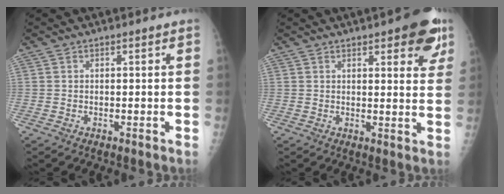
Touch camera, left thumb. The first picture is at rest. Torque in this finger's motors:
{"motor_torque": [1.25, 0.68, 0.85, -0.41, 0.02]}